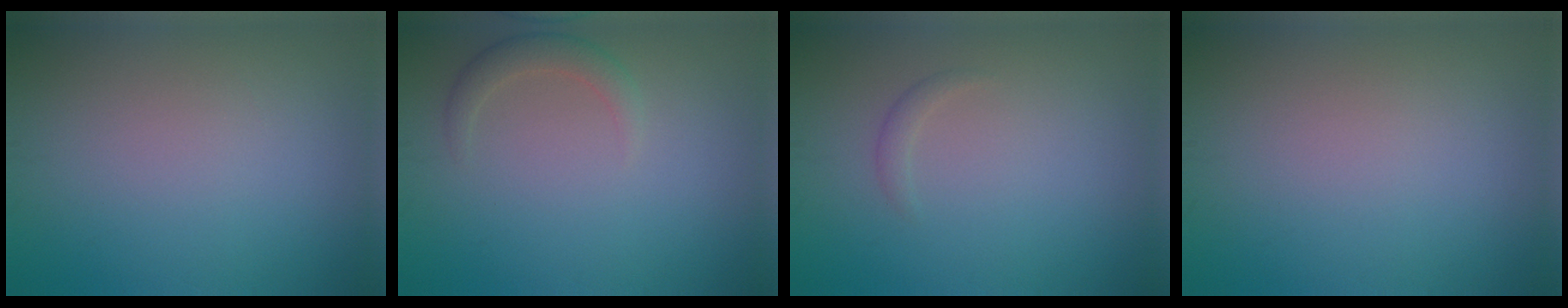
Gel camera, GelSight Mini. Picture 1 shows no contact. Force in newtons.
{"total": 2.0, "press": 2.0, "slide": 0.2}
{"total": 0.8, "press": 0.8, "slide": 0.0}
{"total": 0.0}